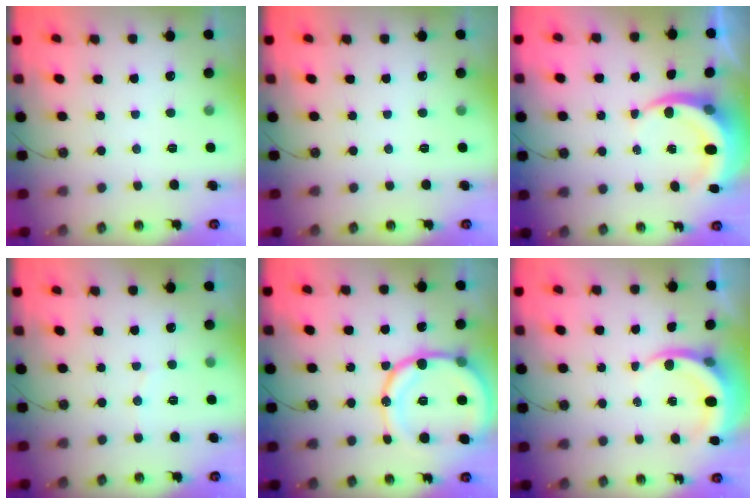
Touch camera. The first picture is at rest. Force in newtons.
{"total": 0.0}
{"total": 7.2, "press": 7.2, "slide": 0.9}
{"total": 4.1, "press": 3.8, "slide": 1.7}
{"total": 18.8, "press": 18.5, "slide": 3.4}
{"total": 5.9, "press": 5.8, "slide": 0.7}